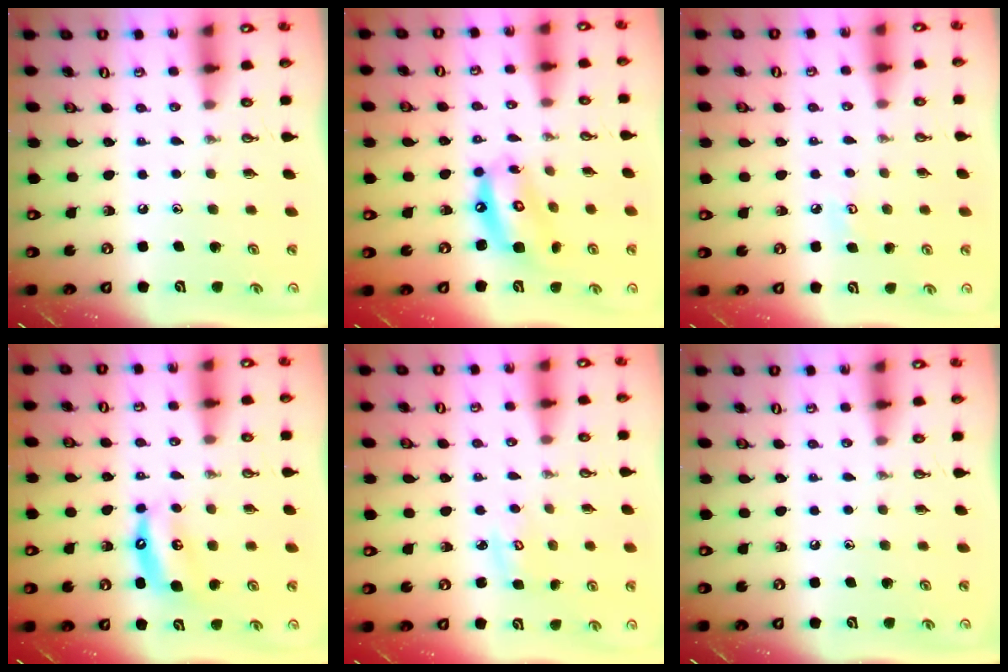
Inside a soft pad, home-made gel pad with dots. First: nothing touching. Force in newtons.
{"total": 12.8, "press": 12.8, "slide": 1.5}
{"total": 5.0, "press": 5.0, "slide": 0.5}
{"total": 6.4, "press": 6.4, "slide": 0.7}
{"total": 2.8, "press": 2.8, "slide": 0.1}
{"total": 0.0}